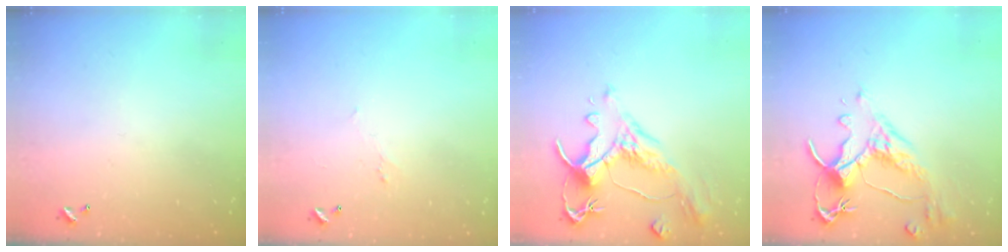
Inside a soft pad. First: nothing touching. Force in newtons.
{"total": 0.8, "press": 0.5, "slide": 0.6}
{"total": 1.5, "press": 0.3, "slide": 1.5}
{"total": 3.7, "press": 3.4, "slide": 1.3}